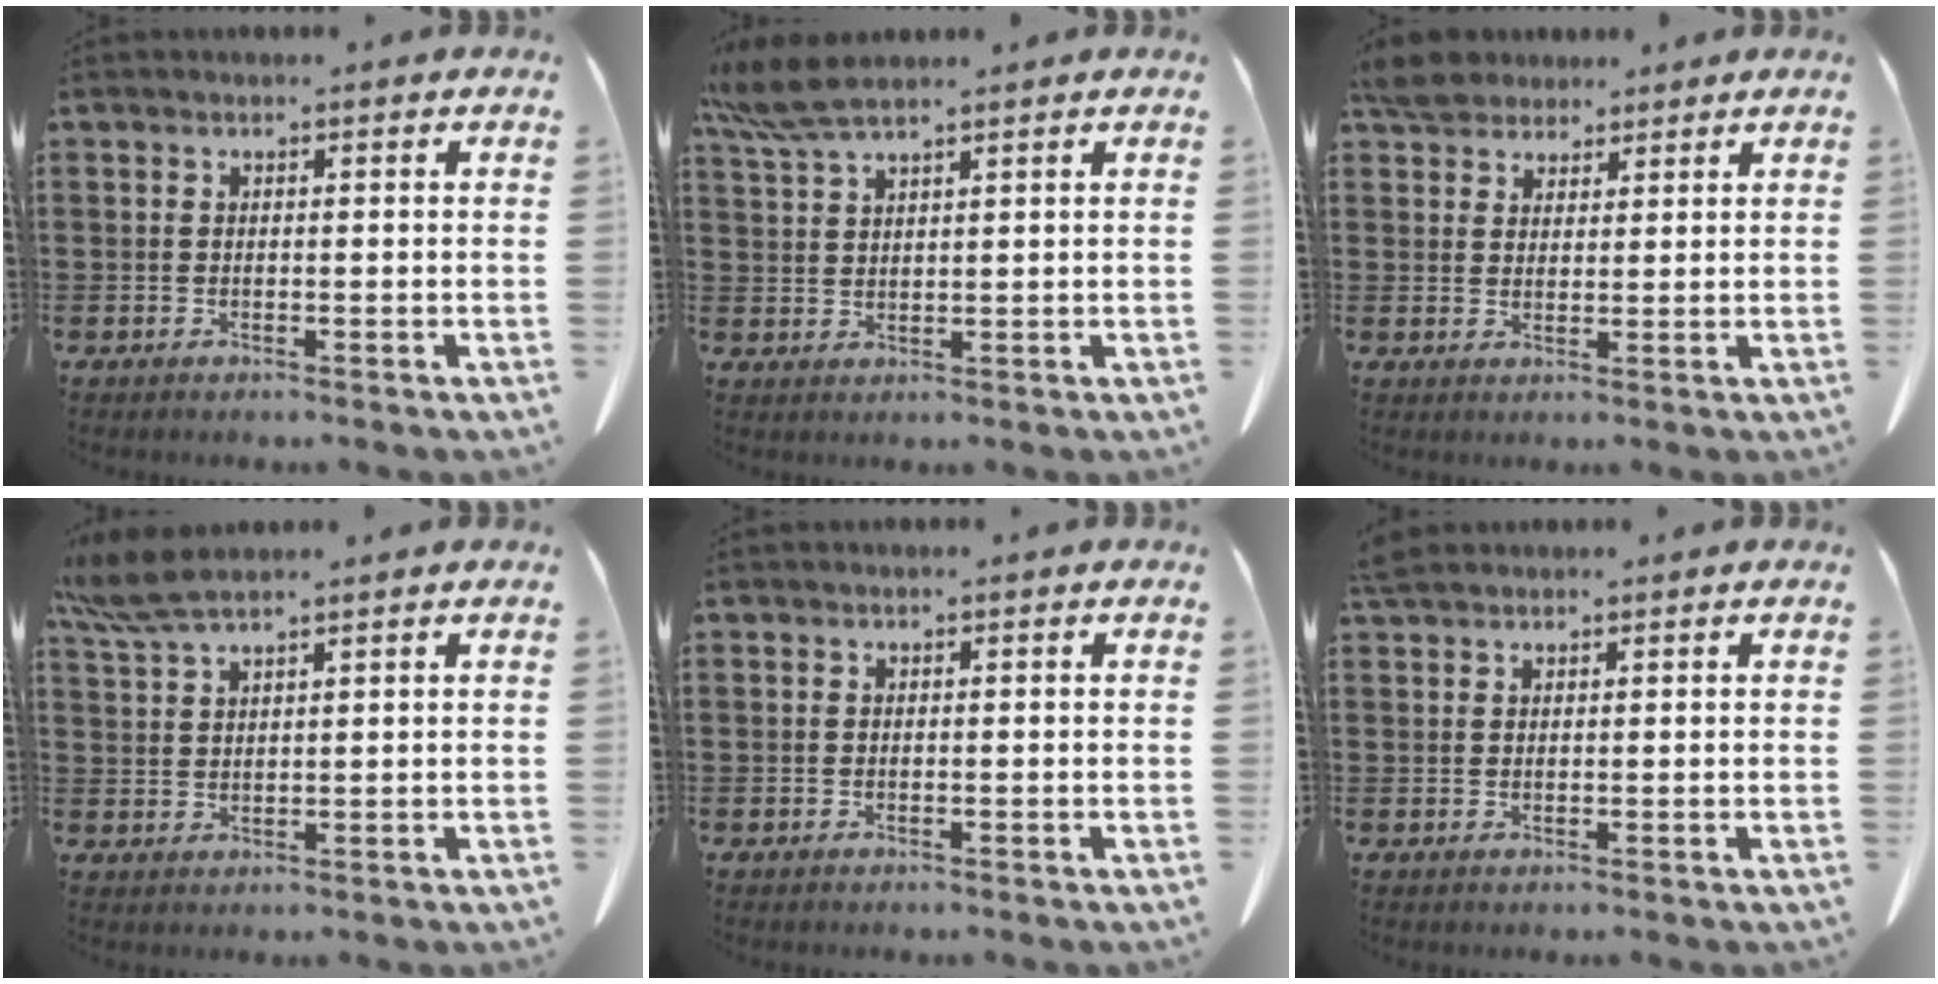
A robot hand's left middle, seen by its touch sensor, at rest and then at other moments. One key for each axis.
{"total": 5.8, "fx": 4.6, "fy": 0.7, "fz": 3.4, "tx": -0.087, "ty": -0.009, "tz": 0.086}
{"total": 4.8, "fx": 4.3, "fy": 1.8, "fz": 1.2, "tx": -0.039, "ty": 0.000, "tz": 0.084}
{"total": 5.4, "fx": 4.3, "fy": 0.6, "fz": 3.2, "tx": -0.082, "ty": -0.008, "tz": 0.080}
{"total": 0.0}
{"total": 1.7, "fx": 1.6, "fy": 0.3, "fz": 0.6, "tx": -0.016, "ty": 0.000, "tz": 0.032}